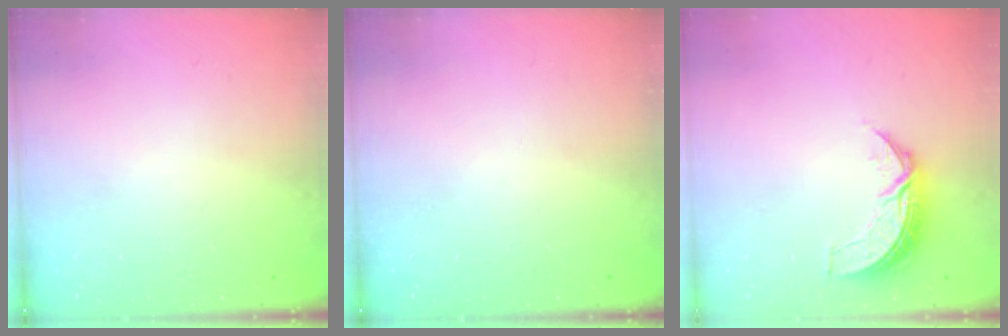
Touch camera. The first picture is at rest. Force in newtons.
{"total": 0.0}
{"total": 7.3, "press": 7.3, "slide": 0.5}